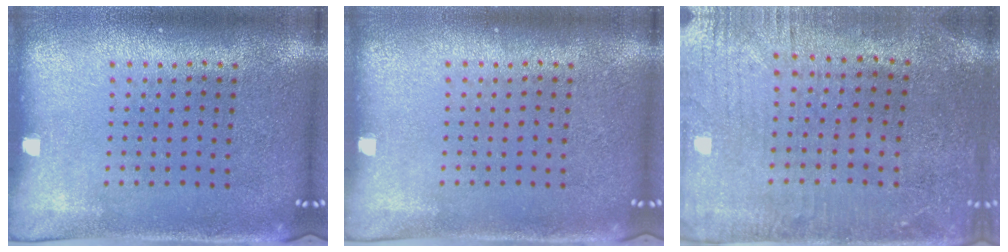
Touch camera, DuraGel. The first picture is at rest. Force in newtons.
{"total": 0.0}
{"total": 0.7, "press": 0.5, "slide": 0.5}